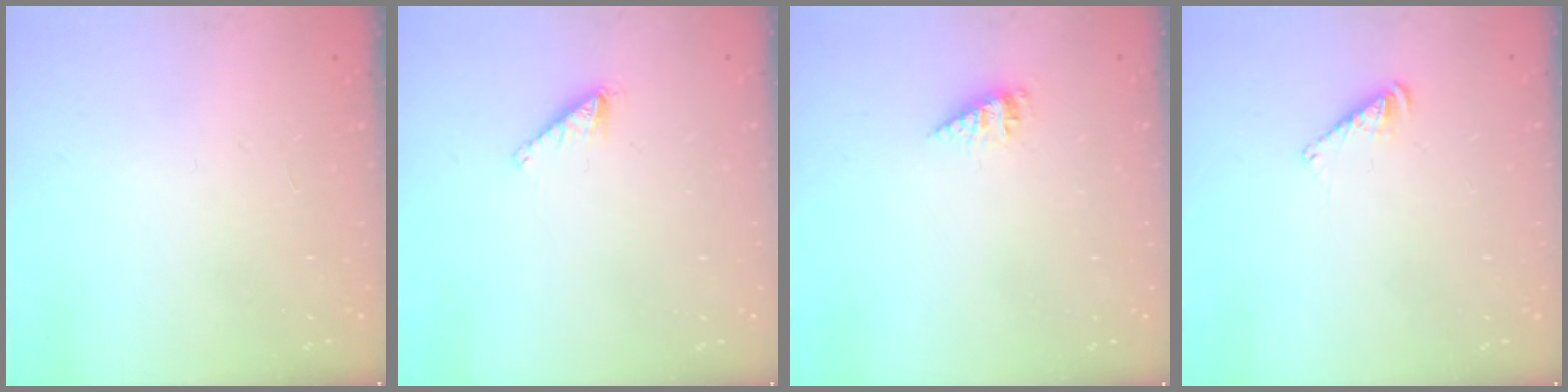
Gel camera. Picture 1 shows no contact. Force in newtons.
{"total": 1.8, "press": 1.8, "slide": 0.1}
{"total": 3.4, "press": 3.4, "slide": 0.3}
{"total": 3.8, "press": 3.8, "slide": 0.6}